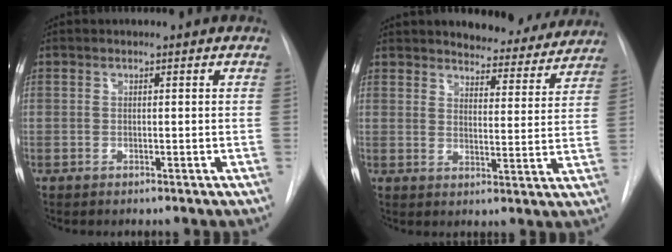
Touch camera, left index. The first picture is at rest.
{"total": 11.8, "force": [11.1, 3.2, 2.5], "torque": [-0.009, -0.024, 0.131]}